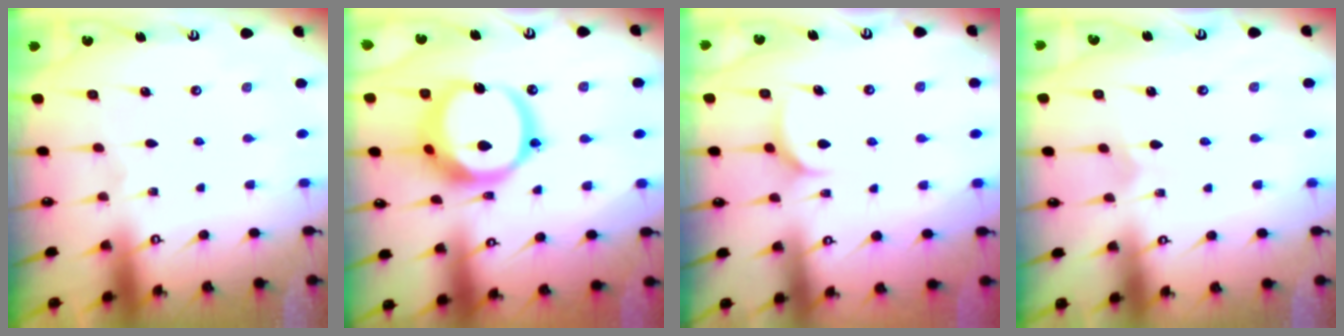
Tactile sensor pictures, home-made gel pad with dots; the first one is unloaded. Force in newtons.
{"total": 17.0, "press": 16.9, "slide": 2.1}
{"total": 4.9, "press": 4.9, "slide": 0.5}
{"total": 2.0, "press": 2.0, "slide": 0.2}